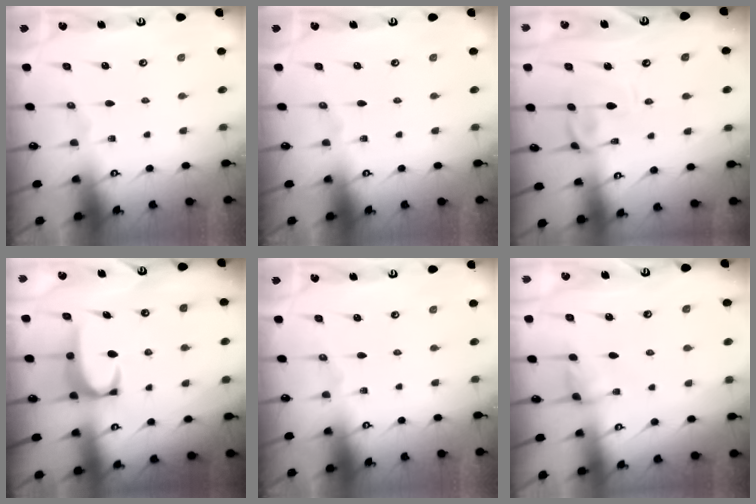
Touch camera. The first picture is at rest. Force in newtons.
{"total": 0.0}
{"total": 0.8, "press": 0.4, "slide": 0.6}
{"total": 3.6, "press": 3.6, "slide": 0.5}
{"total": 0.0}
{"total": 3.1, "press": 3.1, "slide": 0.3}